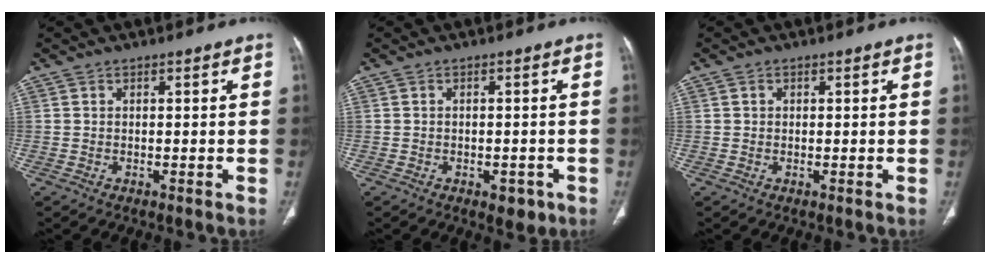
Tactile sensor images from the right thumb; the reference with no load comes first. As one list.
[{"total": 3.3, "force": [-1.5, 2.0, 2.1], "torque": [-0.013, 0.004, -0.013]}, {"total": 0.8, "force": [0.2, 0.7, 0.2], "torque": [0.001, 0.002, 0.003]}]